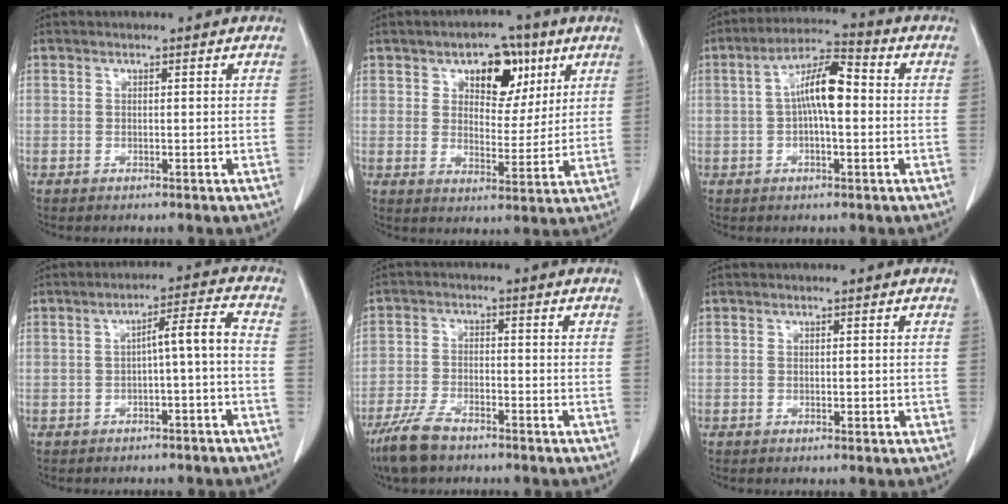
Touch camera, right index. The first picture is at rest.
{"total": 8.9, "force": [4.4, 5.2, 5.7], "torque": [-0.076, 0.016, 0.069]}
{"total": 8.4, "force": [0.3, 2.2, 8.1], "torque": [-0.155, 0.025, 0.000]}
{"total": 5.0, "force": [-1.2, 0.2, 4.9], "torque": [-0.073, 0.021, -0.015]}
{"total": 6.2, "force": [-4.7, 2.1, 3.4], "torque": [-0.080, -0.008, -0.087]}
{"total": 0.8, "force": [-0.1, 0.4, 0.6], "torque": [-0.009, 0.000, 0.000]}